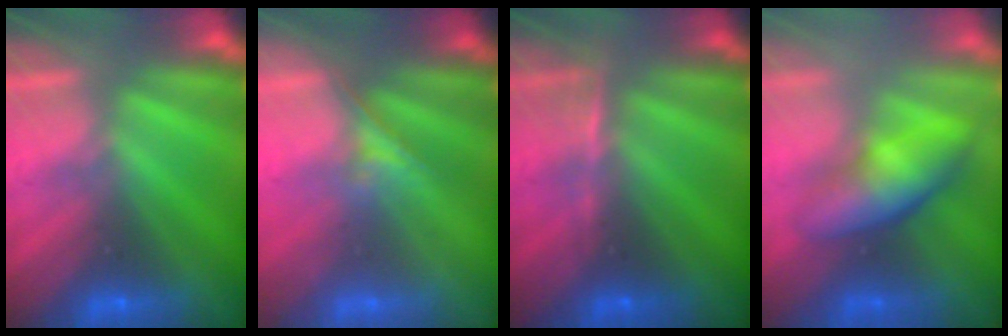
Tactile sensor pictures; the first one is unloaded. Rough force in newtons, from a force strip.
{"total": 1.8}
{"total": 2.8}
{"total": 3.4}